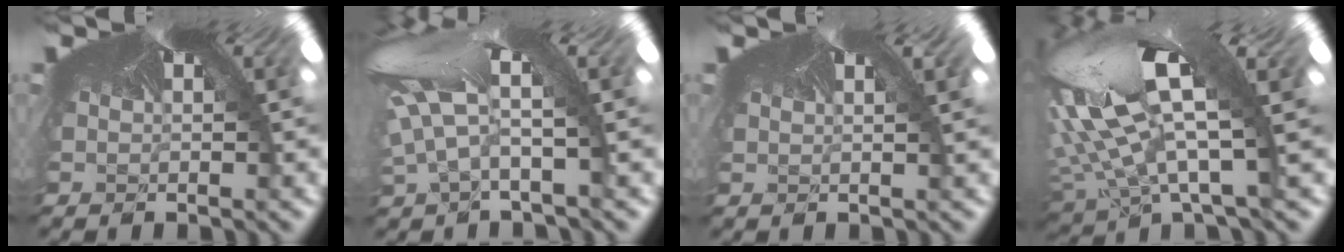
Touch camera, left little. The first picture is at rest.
{"total": 4.3, "force": [-3.4, -2.5, 1.0], "torque": [-0.081, -0.035, -0.018]}
{"total": 0.0}
{"total": 5.9, "force": [-4.3, -0.3, 4.0], "torque": [-0.137, -0.067, -0.049]}